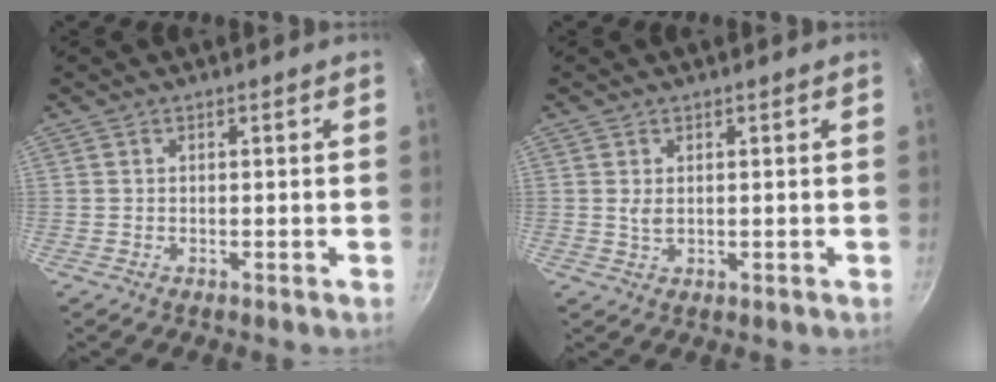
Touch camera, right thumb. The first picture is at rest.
{"total": 2.0, "force": [0.5, 1.2, 1.6], "torque": [-0.028, -0.005, 0.011]}